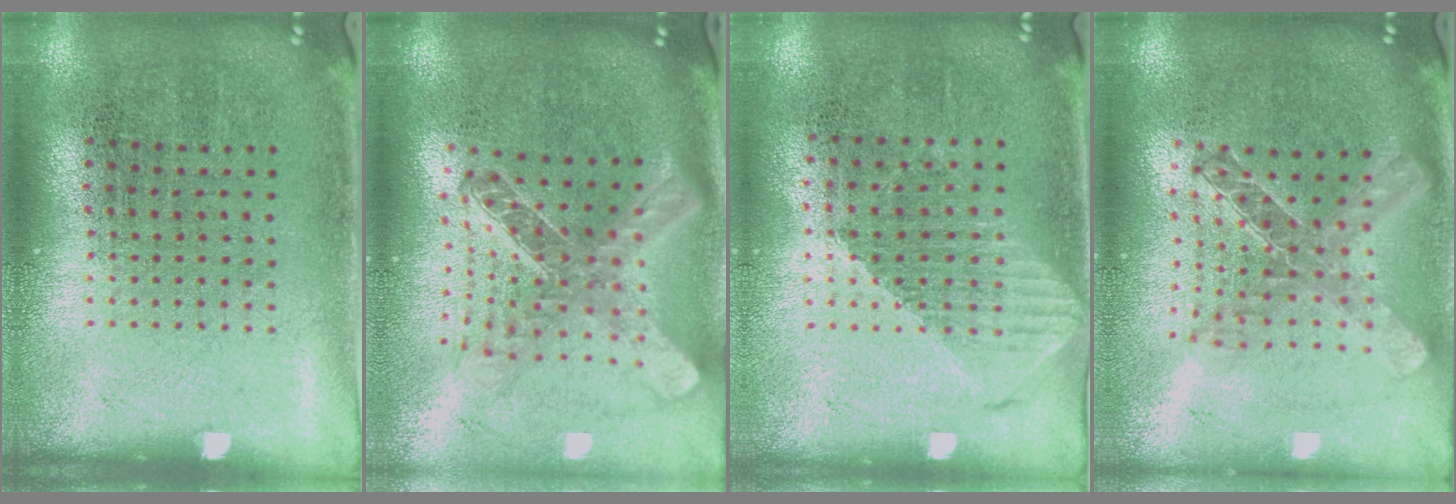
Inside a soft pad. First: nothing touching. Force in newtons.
{"total": 2.6, "press": 1.9, "slide": 1.8}
{"total": 1.2, "press": 1.1, "slide": 0.5}
{"total": 1.9, "press": 1.6, "slide": 1.0}